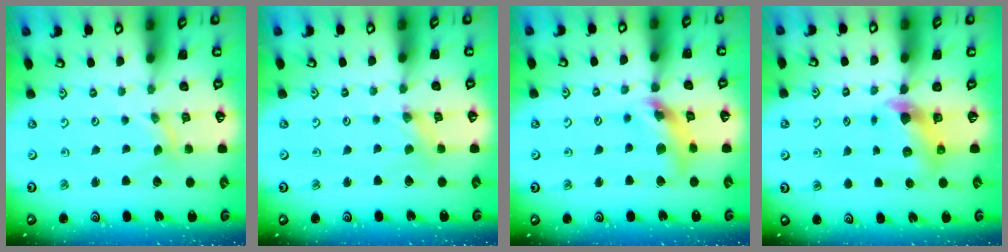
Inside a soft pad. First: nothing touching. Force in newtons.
{"total": 0.6, "press": 0.6, "slide": 0.2}
{"total": 10.7, "press": 10.6, "slide": 1.2}
{"total": 5.8, "press": 5.8, "slide": 0.8}